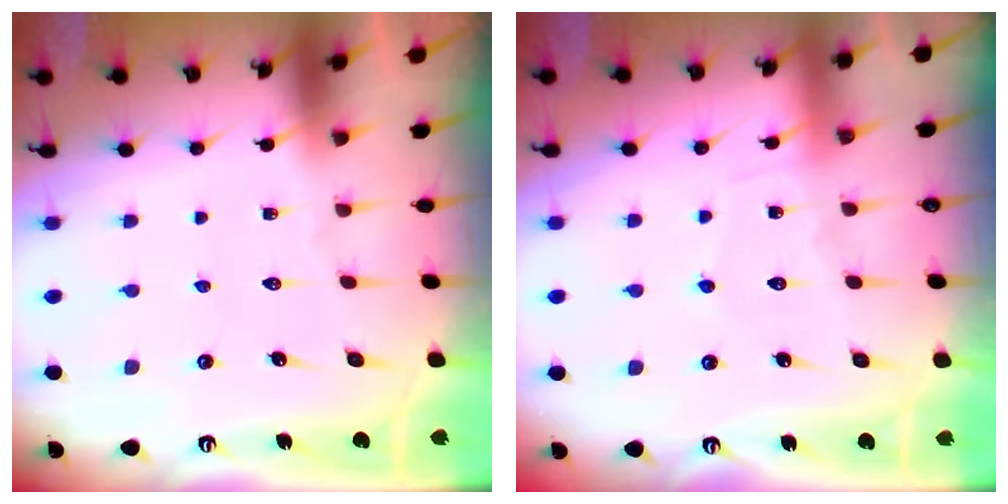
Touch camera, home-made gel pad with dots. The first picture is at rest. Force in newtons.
{"total": 6.1, "press": 6.1, "slide": 0.6}